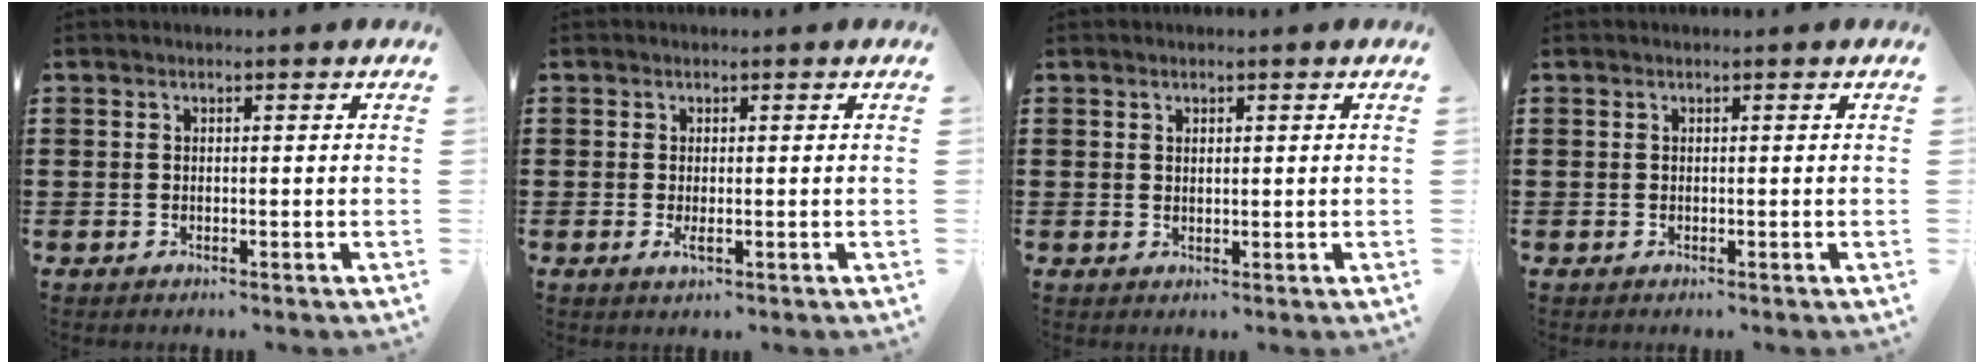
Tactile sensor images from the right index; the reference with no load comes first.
{"total": 1.4, "force": [-0.2, 0.3, 1.3], "torque": [-0.024, -0.005, -0.003]}
{"total": 0.8, "force": [0.5, 0.5, 0.3], "torque": [-0.007, 0.002, 0.010]}
{"total": 0.0}